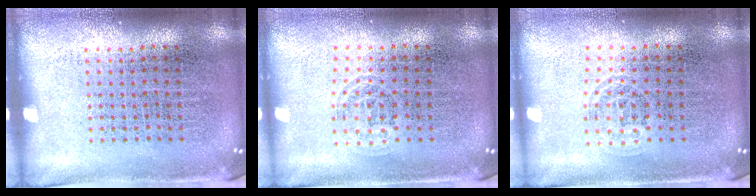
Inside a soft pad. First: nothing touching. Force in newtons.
{"total": 1.0, "press": 0.6, "slide": 0.7}
{"total": 1.0, "press": 0.6, "slide": 0.7}